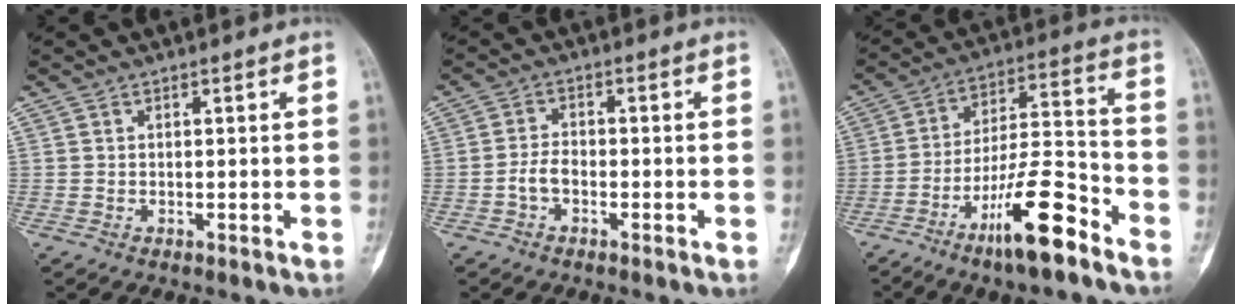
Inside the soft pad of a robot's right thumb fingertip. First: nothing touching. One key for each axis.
{"total": 3.0, "fx": -1.3, "fy": 1.8, "fz": 2.1, "tx": -0.039, "ty": 0.015, "tz": -0.029}
{"total": 15.2, "fx": -9.4, "fy": 3.7, "fz": 11.4, "tx": -0.201, "ty": 0.074, "tz": -0.162}